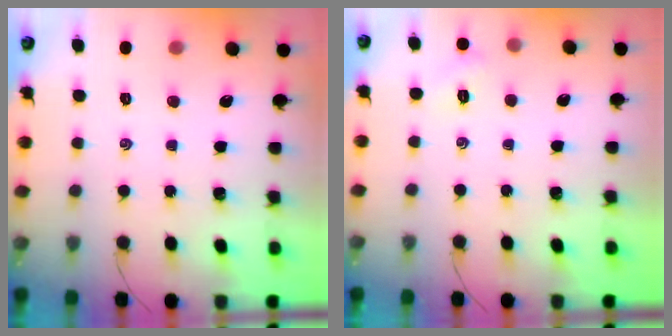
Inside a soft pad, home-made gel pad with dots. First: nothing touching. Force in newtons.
{"total": 2.8, "press": 2.7, "slide": 0.8}